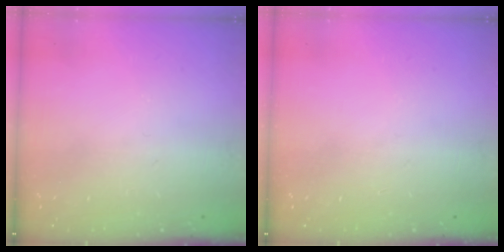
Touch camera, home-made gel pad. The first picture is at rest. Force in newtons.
{"total": 0.0}